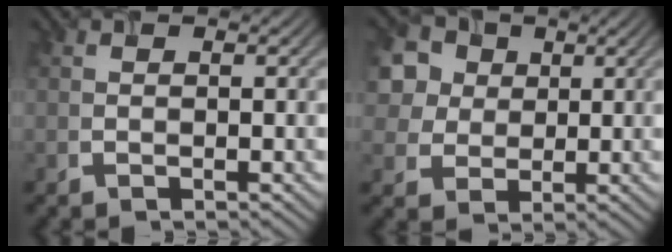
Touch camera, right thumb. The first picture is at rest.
{"total": 7.3, "force": [2.7, 6.2, 2.6], "torque": [-0.110, 0.017, 0.045]}